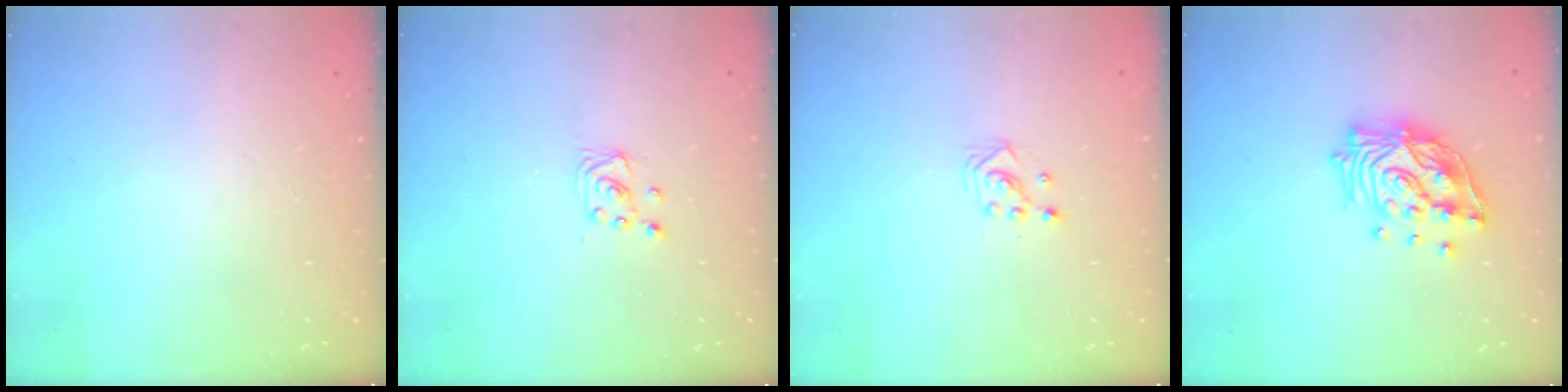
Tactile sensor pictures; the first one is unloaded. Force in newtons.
{"total": 2.5, "press": 2.5, "slide": 0.2}
{"total": 2.2, "press": 2.2, "slide": 0.2}
{"total": 15.2, "press": 15.1, "slide": 1.7}